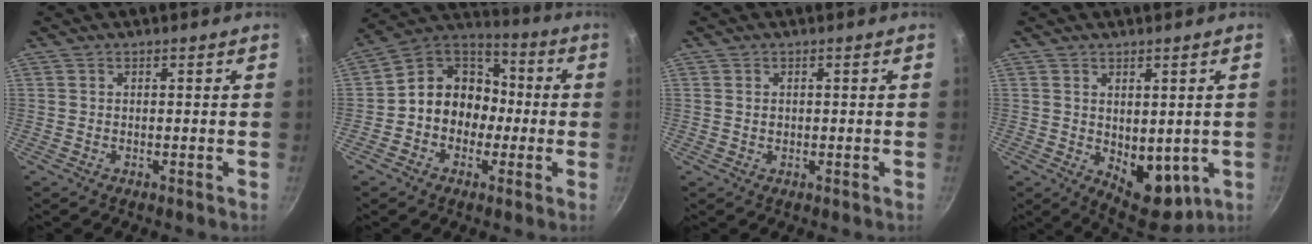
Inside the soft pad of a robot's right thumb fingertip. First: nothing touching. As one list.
[{"total": 13.0, "force": [-1.6, 11.1, 6.6], "torque": [-0.053, 0.048, -0.047]}, {"total": 1.0, "force": [0.1, 0.8, 0.5], "torque": [-0.006, 0.003, 0.002]}, {"total": 9.5, "force": [-0.4, 6.1, 7.3], "torque": [-0.071, -0.023, 0.013]}]